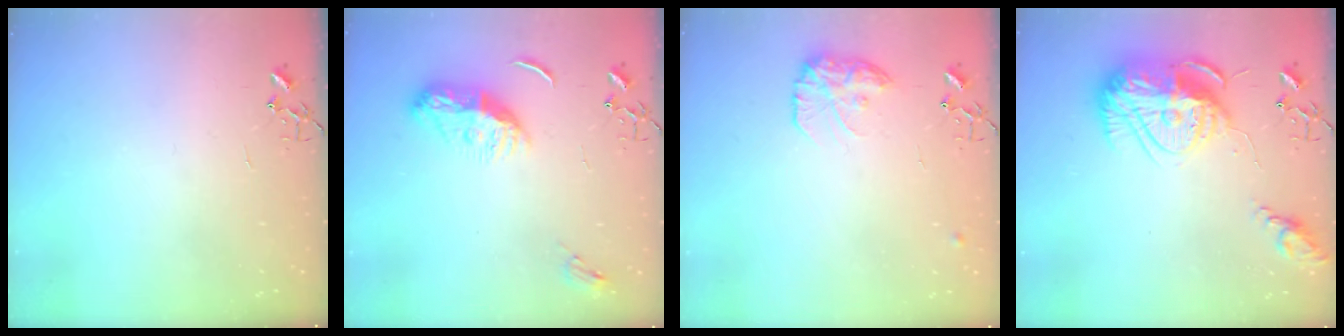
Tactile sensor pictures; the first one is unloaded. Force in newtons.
{"total": 11.6, "press": 11.6, "slide": 0.3}
{"total": 13.1, "press": 13.0, "slide": 0.7}
{"total": 18.7, "press": 18.6, "slide": 1.7}